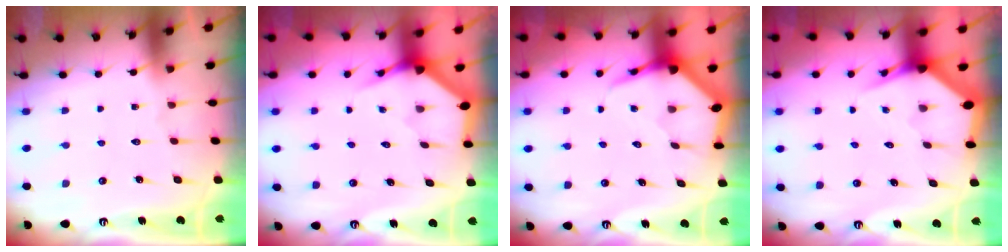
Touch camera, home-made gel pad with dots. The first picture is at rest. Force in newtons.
{"total": 3.4, "press": 3.4, "slide": 0.1}
{"total": 4.8, "press": 4.8, "slide": 0.5}
{"total": 3.4, "press": 3.3, "slide": 0.3}